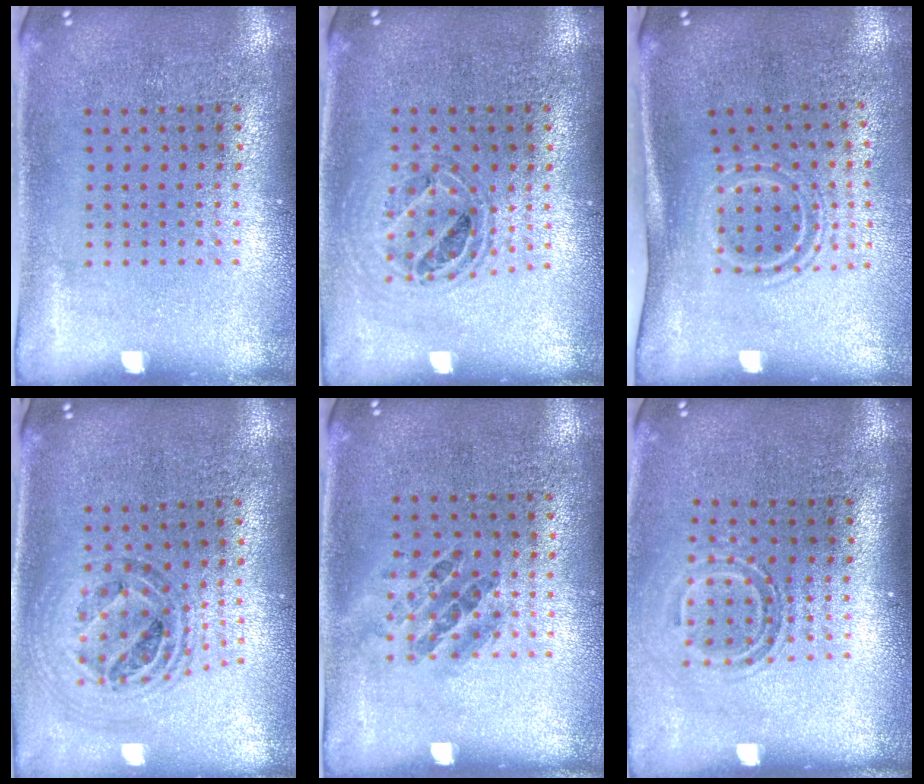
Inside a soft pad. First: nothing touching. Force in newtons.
{"total": 0.8, "press": 0.8, "slide": 0.2}
{"total": 1.8, "press": 1.2, "slide": 1.3}
{"total": 1.0, "press": 1.0, "slide": 0.2}
{"total": 0.9, "press": 0.6, "slide": 0.6}
{"total": 1.6, "press": 1.0, "slide": 1.2}